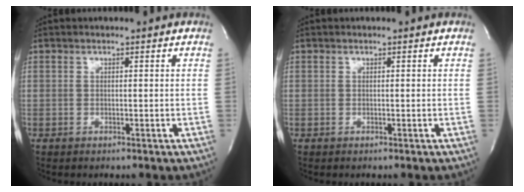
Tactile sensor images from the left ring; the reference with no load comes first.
{"total": 0.0}